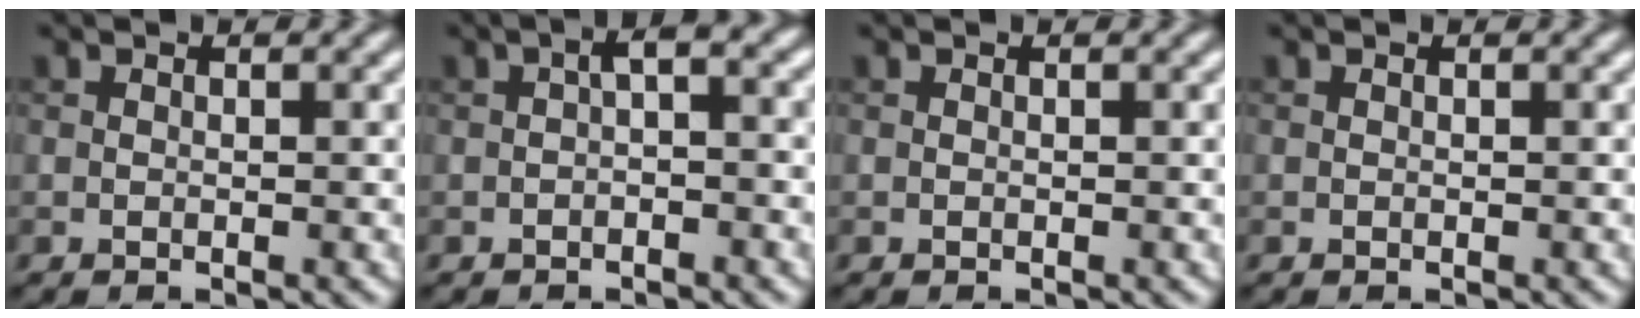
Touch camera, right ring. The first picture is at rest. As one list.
[{"total": 1.7, "force": [-0.1, 0.6, 1.6], "torque": [-0.027, 0.007, -0.004]}, {"total": 0.0}, {"total": 0.0}]